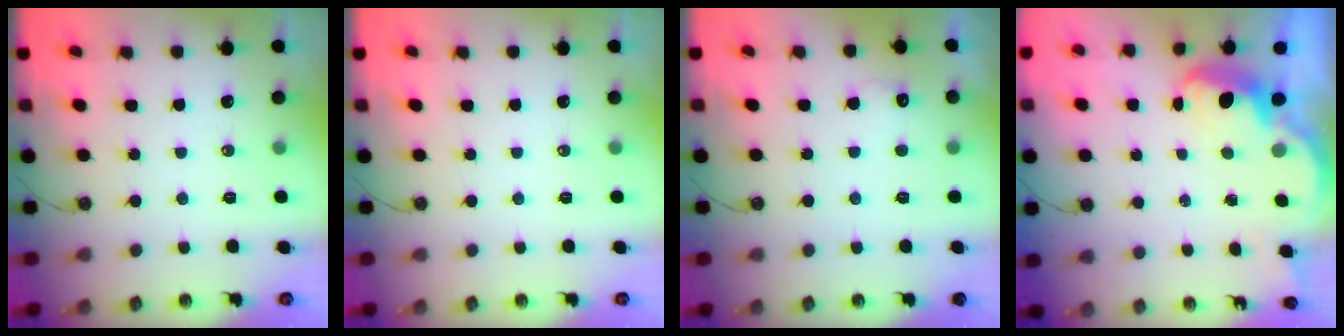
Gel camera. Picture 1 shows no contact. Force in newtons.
{"total": 0.0}
{"total": 3.9, "press": 3.7, "slide": 1.1}
{"total": 2.5, "press": 2.5, "slide": 0.6}